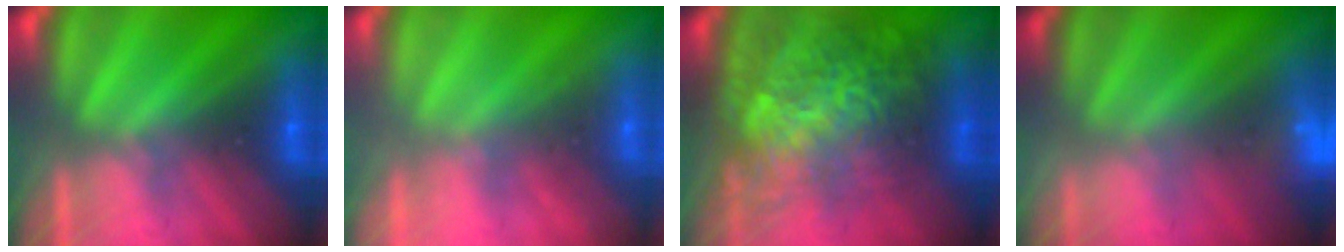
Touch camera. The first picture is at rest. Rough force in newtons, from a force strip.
{"total": 2.1}
{"total": 8.2}
{"total": 2.2}